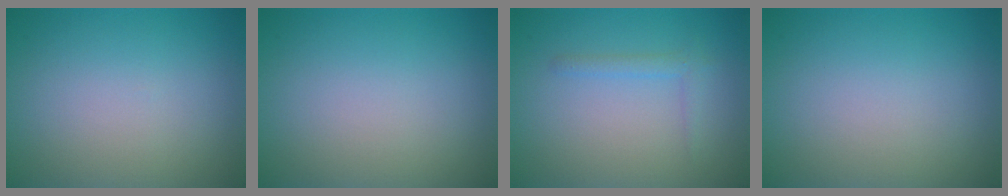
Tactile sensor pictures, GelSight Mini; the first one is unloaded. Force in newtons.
{"total": 0.0}
{"total": 1.1, "press": 1.1, "slide": 0.1}
{"total": 0.0}